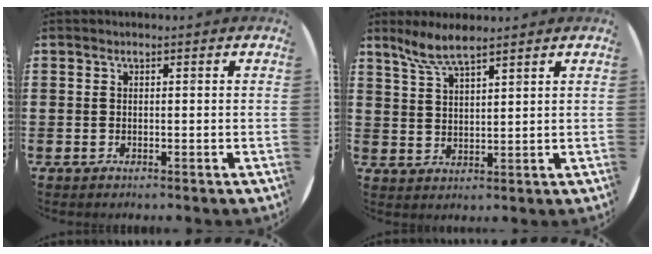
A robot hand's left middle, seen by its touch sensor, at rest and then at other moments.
{"total": 5.1, "force": [4.4, 0.5, 2.4], "torque": [-0.059, -0.006, 0.080]}